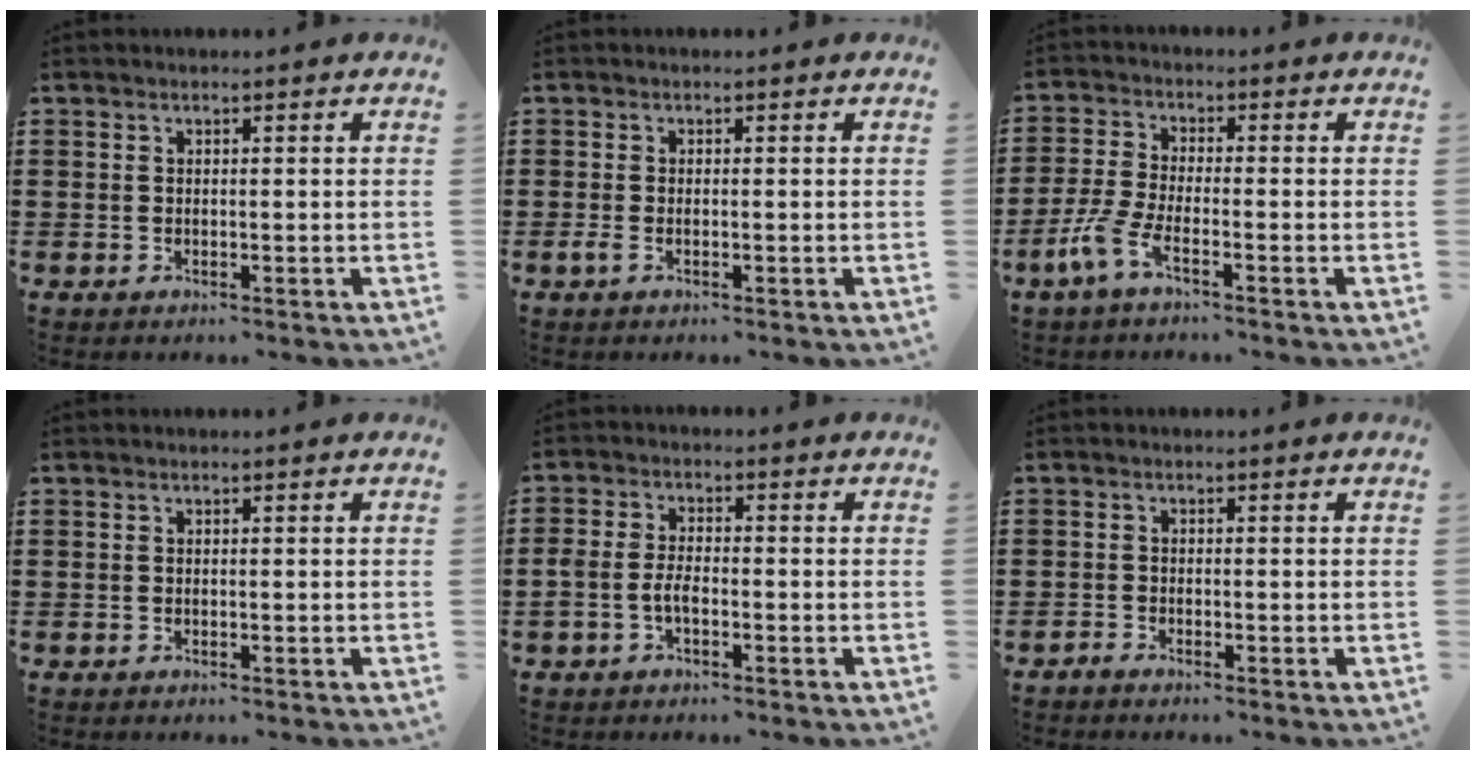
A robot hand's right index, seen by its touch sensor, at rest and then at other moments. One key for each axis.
{"total": 0.7, "fx": -0.3, "fy": 0.3, "fz": 0.6, "tx": -0.019, "ty": -0.006, "tz": -0.008}
{"total": 4.9, "fx": -3.1, "fy": 1.1, "fz": 3.7, "tx": -0.105, "ty": -0.015, "tz": -0.065}
{"total": 0.0}
{"total": 3.1, "fx": -1.3, "fy": 1.5, "fz": 2.4, "tx": -0.060, "ty": -0.001, "tz": -0.028}
{"total": 1.0, "fx": -1.0, "fy": 0.1, "fz": 0.1, "tx": -0.004, "ty": 0.001, "tz": -0.021}